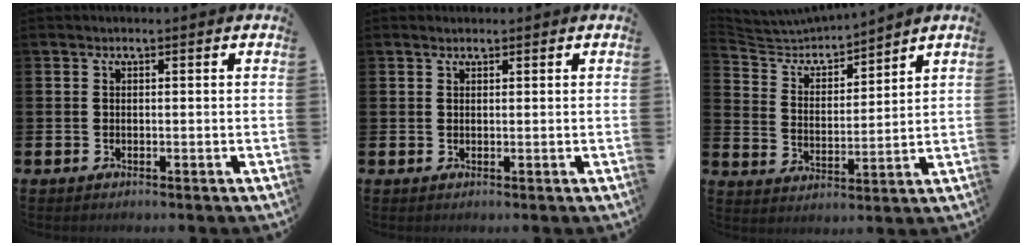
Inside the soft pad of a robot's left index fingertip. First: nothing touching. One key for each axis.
{"total": 1.1, "fx": 1.0, "fy": 0.4, "fz": 0.2, "tx": 0.006, "ty": -0.001, "tz": 0.016}
{"total": 4.9, "fx": 4.8, "fy": 0.7, "fz": 0.7, "tx": -0.043, "ty": -0.038, "tz": 0.080}